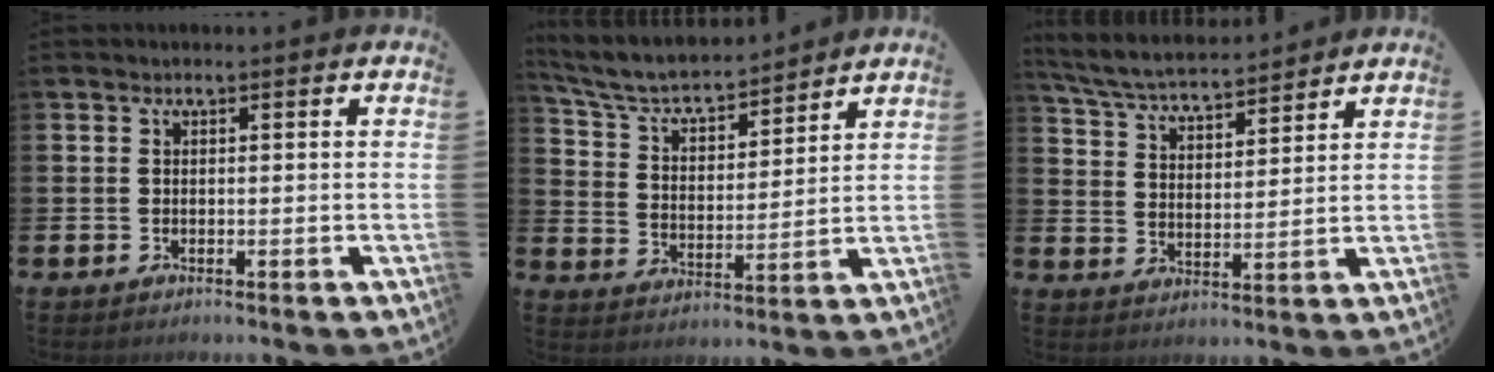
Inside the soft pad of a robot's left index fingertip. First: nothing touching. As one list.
[{"total": 6.3, "force": [5.9, 1.5, 1.8], "torque": [-0.065, -0.046, 0.097]}, {"total": 5.6, "force": [5.5, 0.7, 1.1], "torque": [-0.044, -0.034, 0.095]}]